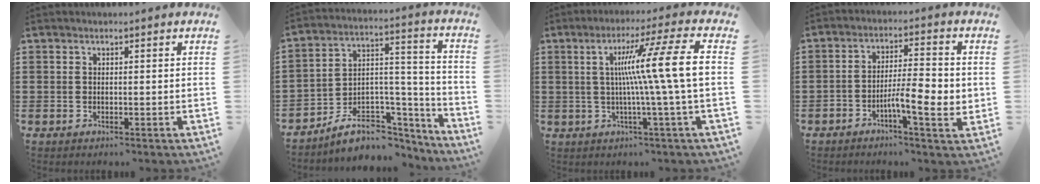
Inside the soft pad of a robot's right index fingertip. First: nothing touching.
{"total": 9.6, "force": [-7.4, 5.2, 3.2], "torque": [-0.047, 0.028, -0.127]}
{"total": 11.9, "force": [0.8, -1.1, 11.8], "torque": [-0.209, -0.003, 0.000]}
{"total": 7.4, "force": [-2.3, 1.7, 6.8], "torque": [-0.120, 0.000, -0.039]}